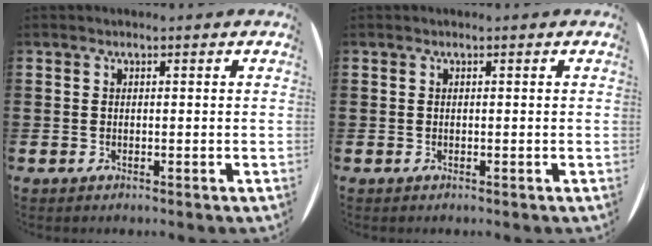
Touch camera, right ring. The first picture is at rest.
{"total": 0.0}